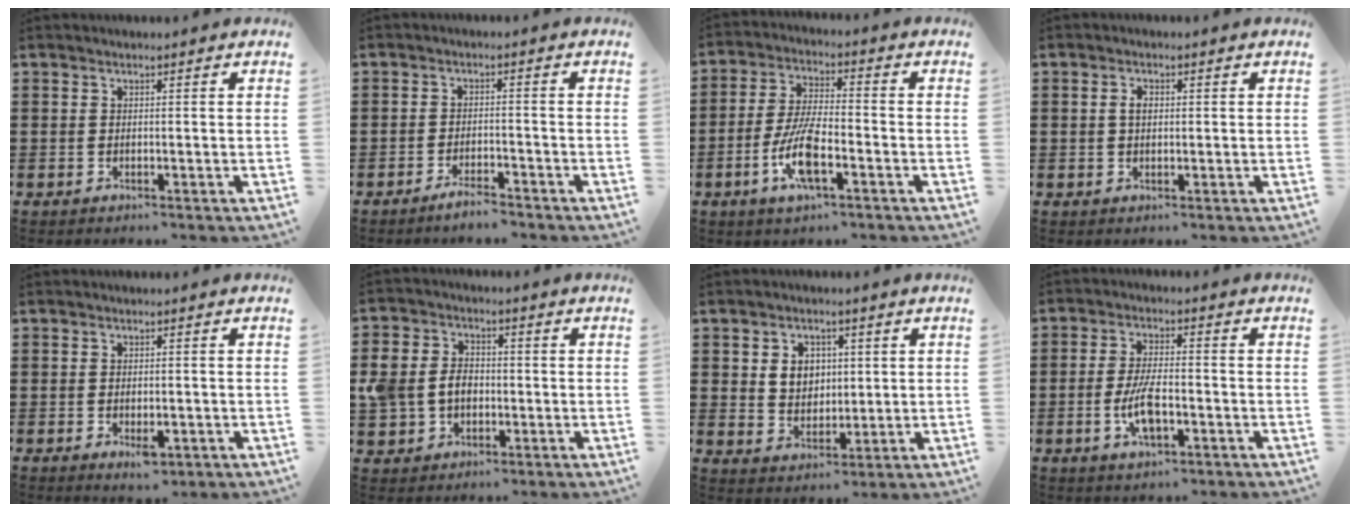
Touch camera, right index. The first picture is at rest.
{"total": 2.9, "force": [-2.8, 0.2, 0.8], "torque": [-0.015, 0.004, -0.054]}
{"total": 8.7, "force": [-3.3, 2.5, 7.6], "torque": [-0.169, -0.011, -0.066]}
{"total": 1.9, "force": [0.3, 1.1, 1.5], "torque": [-0.031, 0.008, 0.003]}
{"total": 2.1, "force": [-0.8, 0.9, 1.7], "torque": [-0.031, -0.001, -0.014]}
{"total": 6.1, "force": [-0.6, 5.0, 3.5], "torque": [-0.096, 0.006, -0.016]}
{"total": 4.8, "force": [1.3, 4.1, 2.0], "torque": [-0.048, 0.011, 0.019]}
{"total": 7.7, "force": [-2.4, 3.4, 6.5], "torque": [-0.141, -0.001, -0.046]}